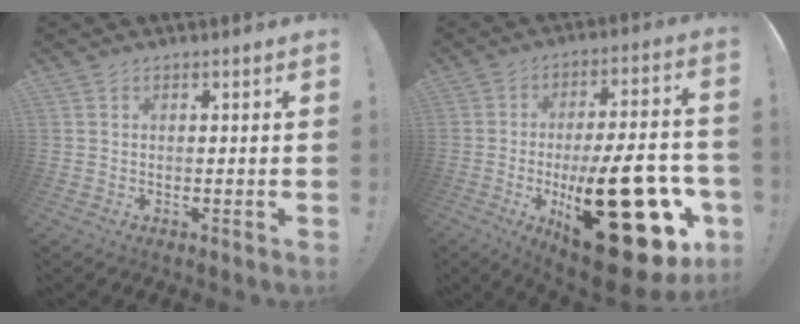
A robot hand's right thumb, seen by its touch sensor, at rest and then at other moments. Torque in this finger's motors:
{"motor_torque": [2.42, 2.59, 1.57, -1.20, 0.81]}